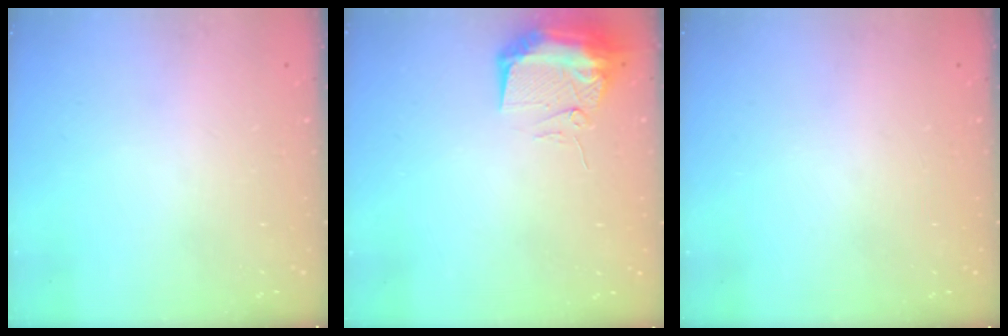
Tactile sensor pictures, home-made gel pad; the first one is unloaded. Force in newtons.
{"total": 10.2, "press": 10.2, "slide": 1.2}
{"total": 0.0}